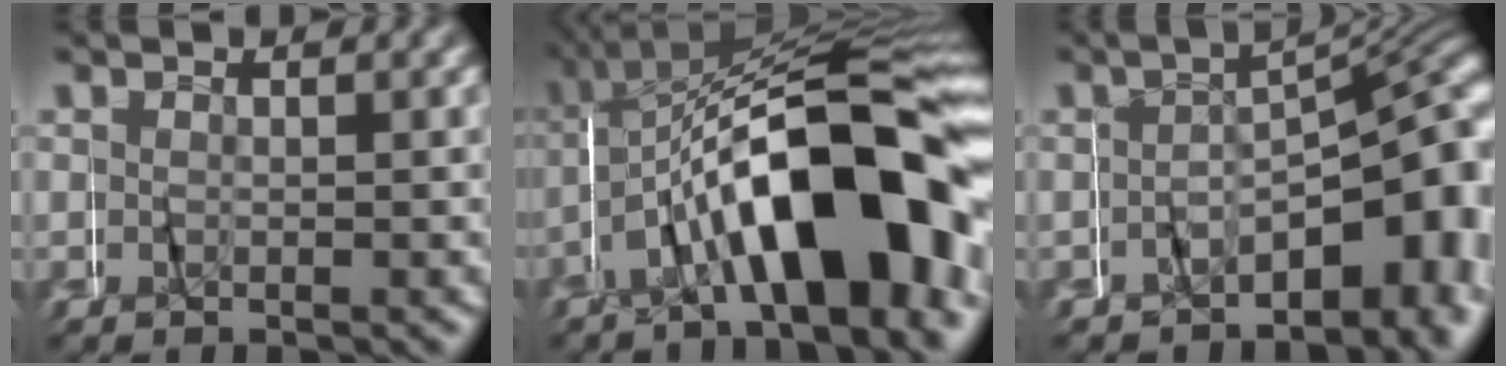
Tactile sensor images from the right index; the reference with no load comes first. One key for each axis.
{"total": 17.3, "fx": -3.1, "fy": 8.3, "fz": 14.8, "tx": -0.240, "ty": -0.007, "tz": -0.043}
{"total": 8.1, "fx": -3.3, "fy": 3.4, "fz": 6.5, "tx": -0.069, "ty": 0.010, "tz": -0.052}